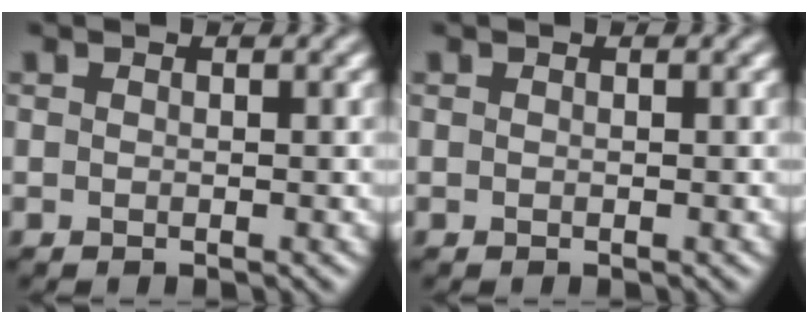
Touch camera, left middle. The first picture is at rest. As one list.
[{"total": 0.0}]